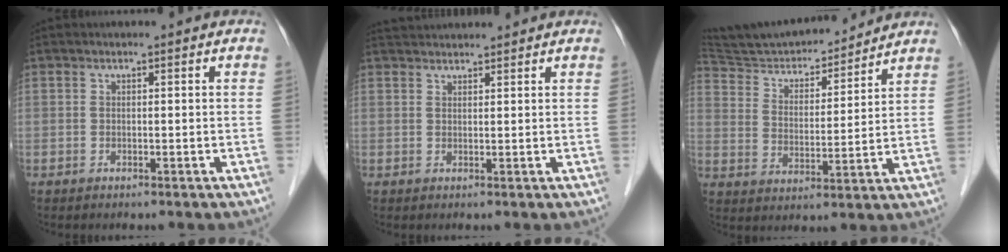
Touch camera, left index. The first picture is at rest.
{"total": 4.9, "force": [4.8, 0.8, 1.0], "torque": [-0.015, 0.038, 0.074]}
{"total": 16.9, "force": [15.9, 3.2, 4.7], "torque": [-0.076, 0.006, 0.258]}